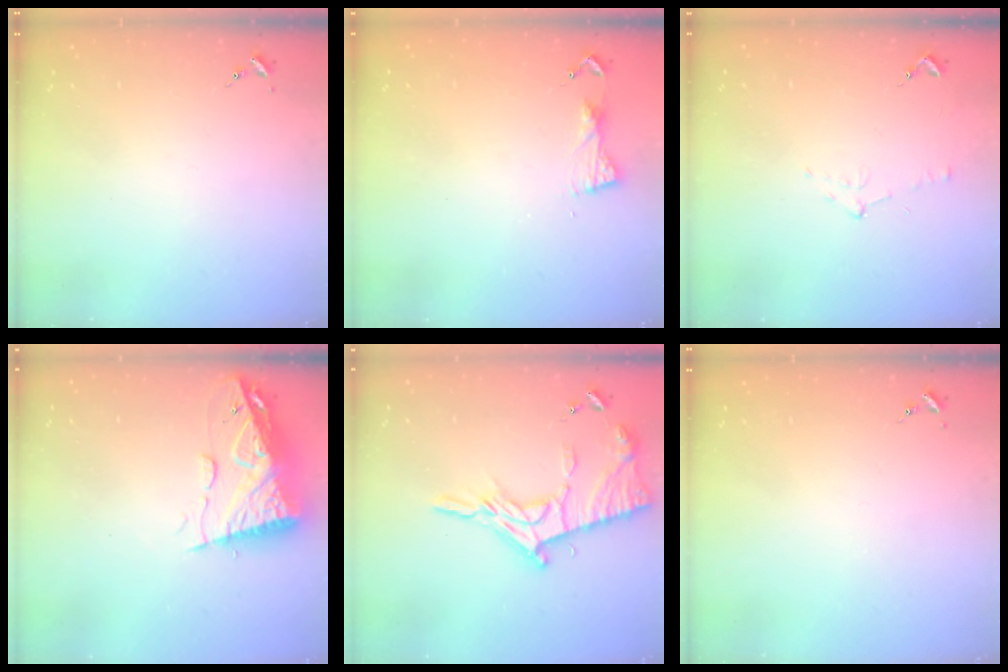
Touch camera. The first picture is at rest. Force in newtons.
{"total": 5.3, "press": 5.3, "slide": 0.6}
{"total": 7.0, "press": 7.0, "slide": 0.8}
{"total": 11.5, "press": 11.5, "slide": 1.1}
{"total": 15.9, "press": 15.8, "slide": 1.5}
{"total": 0.0}